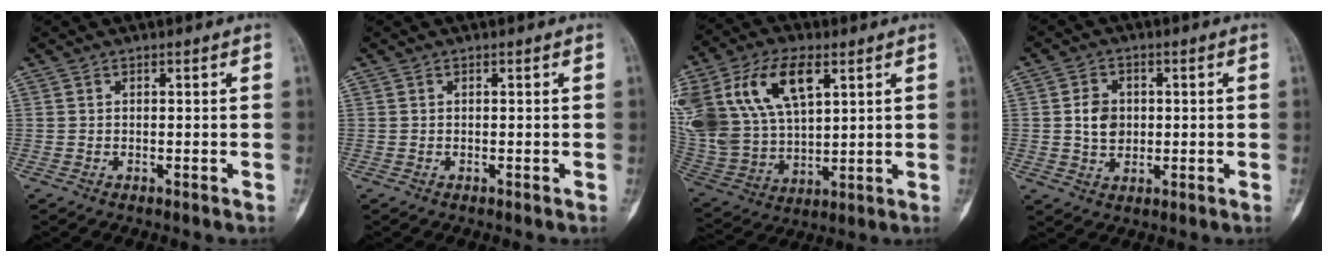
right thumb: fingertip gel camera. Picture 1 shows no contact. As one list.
[{"total": 0.0}, {"total": 23.9, "force": [9.6, 13.9, 16.9], "torque": [-0.363, 0.003, 0.191]}, {"total": 5.6, "force": [0.4, 4.5, 3.3], "torque": [-0.037, -0.001, 0.008]}]